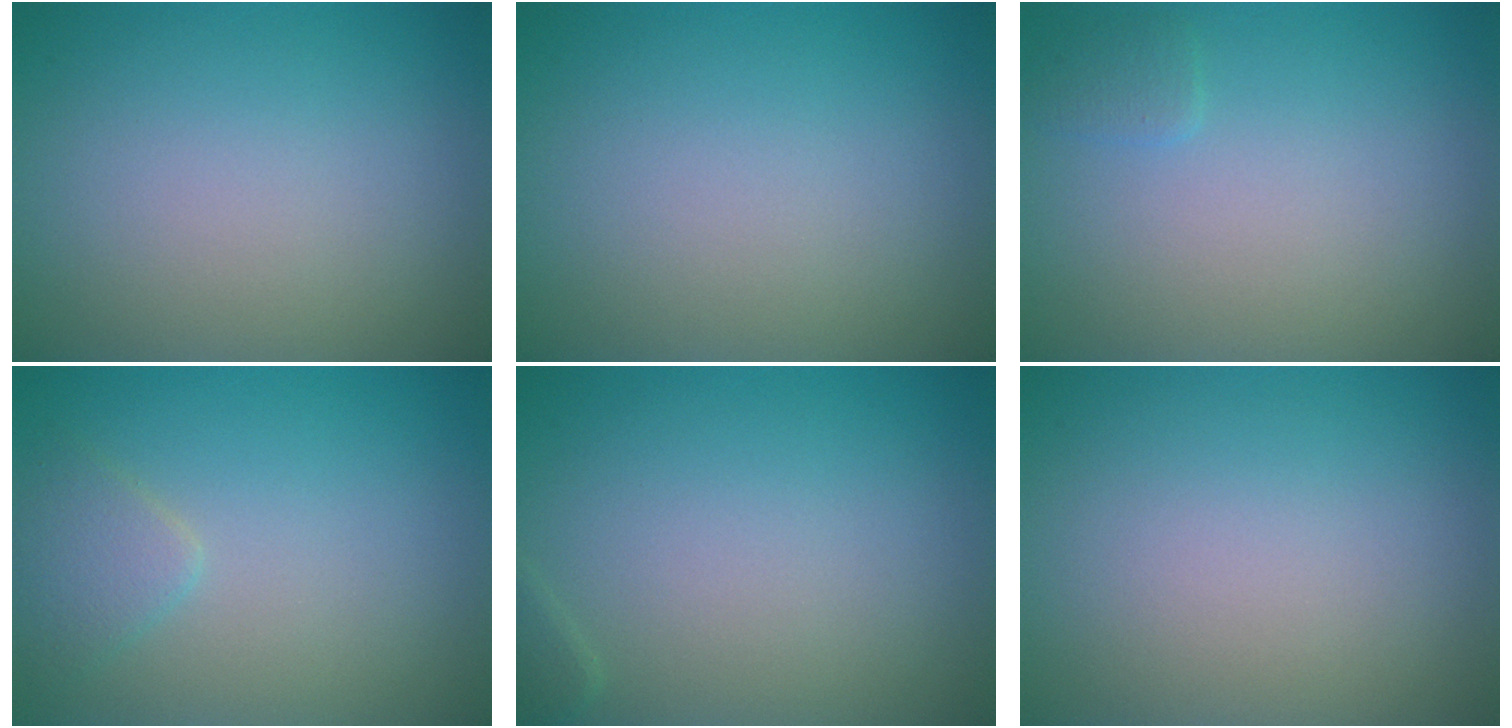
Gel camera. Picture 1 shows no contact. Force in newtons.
{"total": 0.0}
{"total": 0.9, "press": 0.9, "slide": 0.1}
{"total": 1.9, "press": 1.9, "slide": 0.1}
{"total": 0.7, "press": 0.7, "slide": 0.0}
{"total": 0.0}